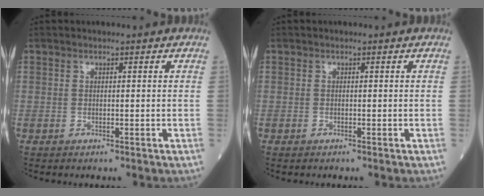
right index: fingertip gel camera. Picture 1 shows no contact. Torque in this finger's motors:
{"motor_torque": [-0.13, 0.00, -0.03, 0.01]}